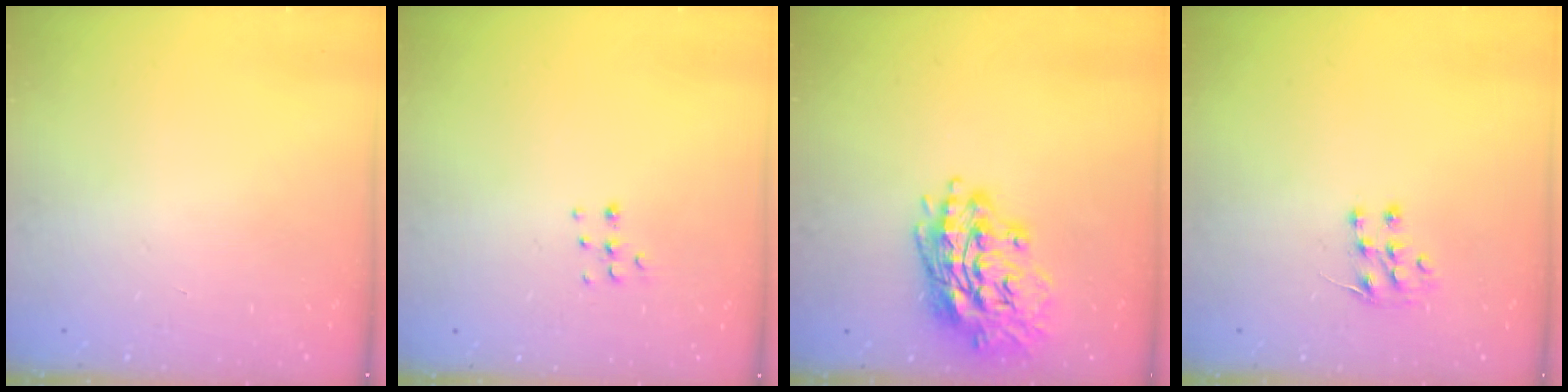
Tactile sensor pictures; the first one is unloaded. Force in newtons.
{"total": 4.3, "press": 4.2, "slide": 1.1}
{"total": 17.1, "press": 16.9, "slide": 2.4}
{"total": 6.7, "press": 6.5, "slide": 1.4}